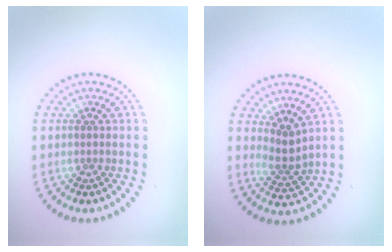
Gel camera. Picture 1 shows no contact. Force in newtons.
{"total": 2.3, "press": 1.6, "slide": 1.7}